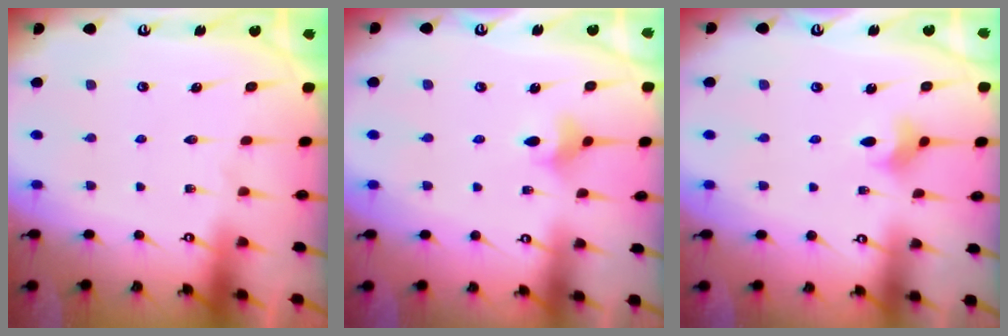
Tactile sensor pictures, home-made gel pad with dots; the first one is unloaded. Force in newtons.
{"total": 4.1, "press": 4.0, "slide": 0.7}
{"total": 3.2, "press": 3.1, "slide": 0.8}